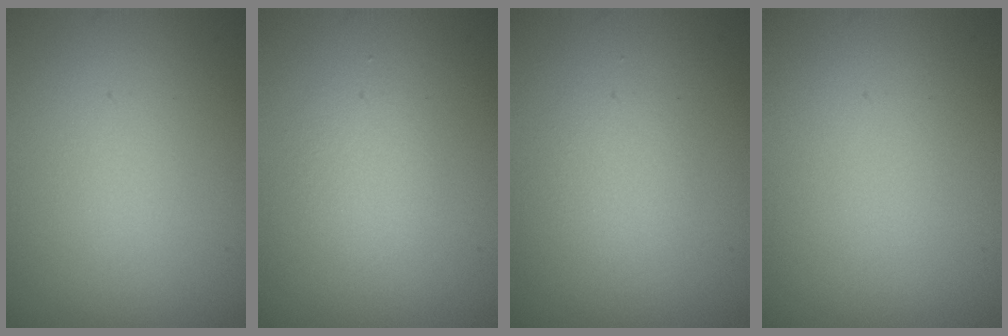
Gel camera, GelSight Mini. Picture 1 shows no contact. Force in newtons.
{"total": 1.3, "press": 1.3, "slide": 0.1}
{"total": 1.3, "press": 1.3, "slide": 0.1}
{"total": 0.0}